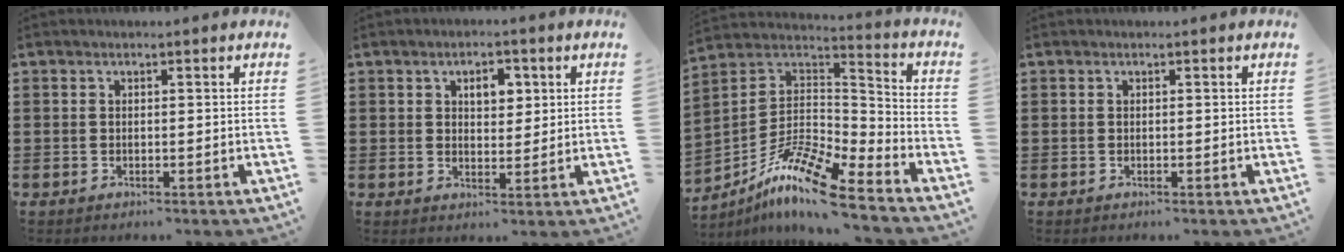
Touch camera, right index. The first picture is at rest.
{"total": 3.7, "force": [1.3, 2.3, 2.5], "torque": [-0.033, 0.003, 0.016]}
{"total": 12.4, "force": [-9.6, 1.8, 7.7], "torque": [-0.158, 0.011, -0.193]}
{"total": 0.0}